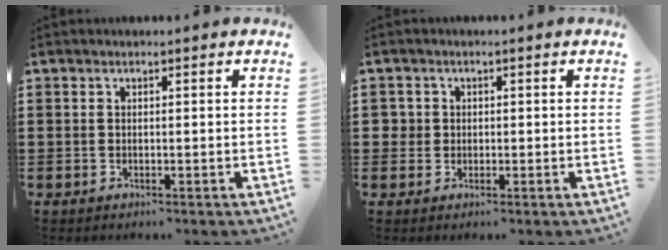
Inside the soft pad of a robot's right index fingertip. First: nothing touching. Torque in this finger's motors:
{"motor_torque": [-0.40, 0.17, 0.00, 0.00]}